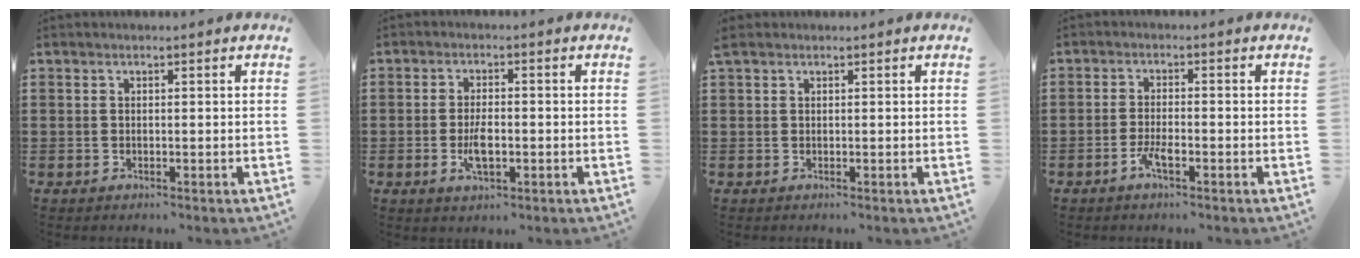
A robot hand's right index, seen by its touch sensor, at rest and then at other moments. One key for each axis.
{"total": 4.1, "fx": -0.9, "fy": 1.7, "fz": 3.6, "tx": -0.078, "ty": 0.000, "tz": -0.019}
{"total": 0.7, "fx": 0.5, "fy": 0.5, "fz": 0.1, "tx": -0.005, "ty": 0.006, "tz": 0.009}
{"total": 2.6, "fx": -1.5, "fy": 0.6, "fz": 2.1, "tx": -0.050, "ty": -0.001, "tz": -0.032}